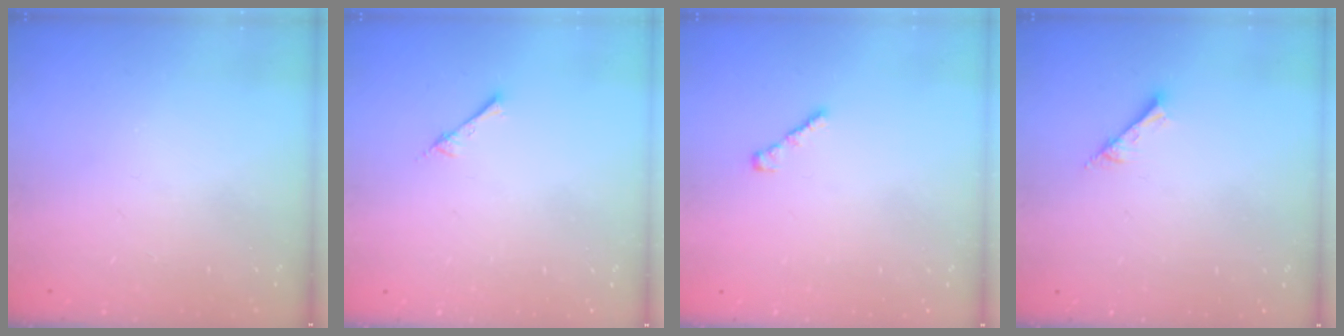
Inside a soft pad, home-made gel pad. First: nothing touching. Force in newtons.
{"total": 2.8, "press": 2.8, "slide": 0.3}
{"total": 1.3, "press": 1.3, "slide": 0.4}
{"total": 2.7, "press": 2.7, "slide": 0.2}